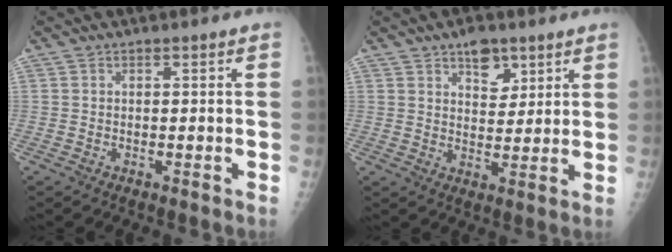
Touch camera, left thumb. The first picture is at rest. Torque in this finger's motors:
{"motor_torque": [0.72, 0.48, 0.41, -0.55, 0.09]}